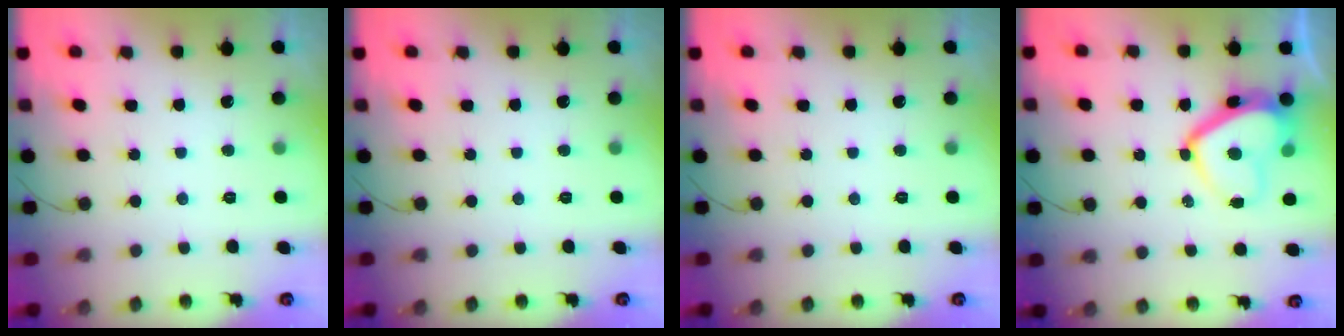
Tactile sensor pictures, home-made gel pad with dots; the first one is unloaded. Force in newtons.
{"total": 0.0}
{"total": 0.0}
{"total": 11.3, "press": 11.1, "slide": 1.8}